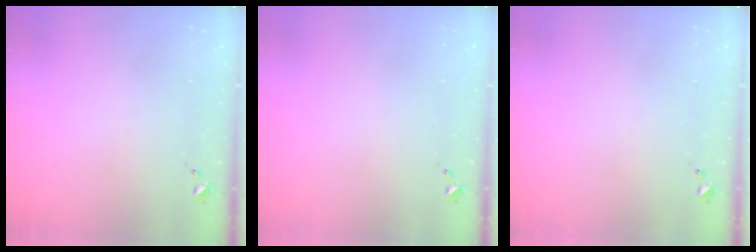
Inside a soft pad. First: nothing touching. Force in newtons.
{"total": 0.0}
{"total": 0.0}